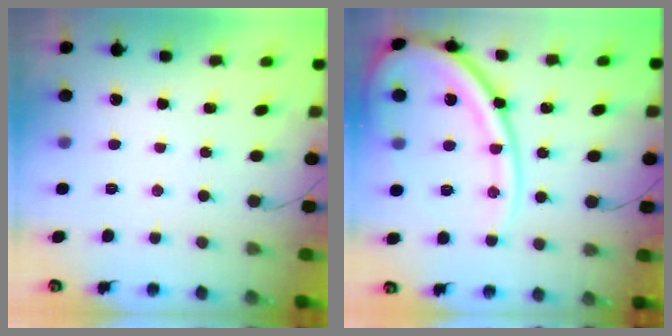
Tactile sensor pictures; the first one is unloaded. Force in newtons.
{"total": 20.8, "press": 20.8, "slide": 1.8}